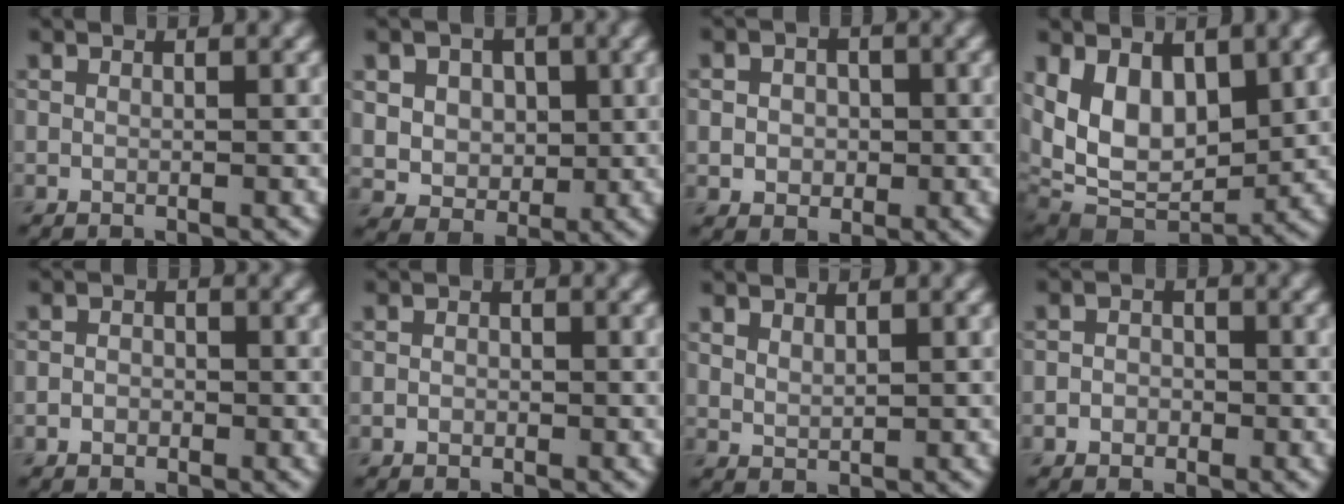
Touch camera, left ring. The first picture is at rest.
{"total": 6.0, "force": [1.7, 4.9, 3.0], "torque": [-0.056, 0.012, 0.030]}
{"total": 2.9, "force": [0.0, 2.4, 1.6], "torque": [-0.024, 0.002, -0.010]}
{"total": 8.5, "force": [1.8, 5.1, 6.6], "torque": [-0.111, -0.011, 0.030]}
{"total": 1.2, "force": [-0.5, 1.0, 0.6], "torque": [-0.004, 0.000, -0.014]}
{"total": 0.9, "force": [-0.3, 0.7, 0.5], "torque": [-0.008, 0.000, -0.008]}
{"total": 1.3, "force": [1.0, 0.4, 0.6], "torque": [-0.016, -0.003, 0.024]}
{"total": 1.7, "force": [-0.6, 1.4, 0.7], "torque": [0.002, 0.002, -0.017]}